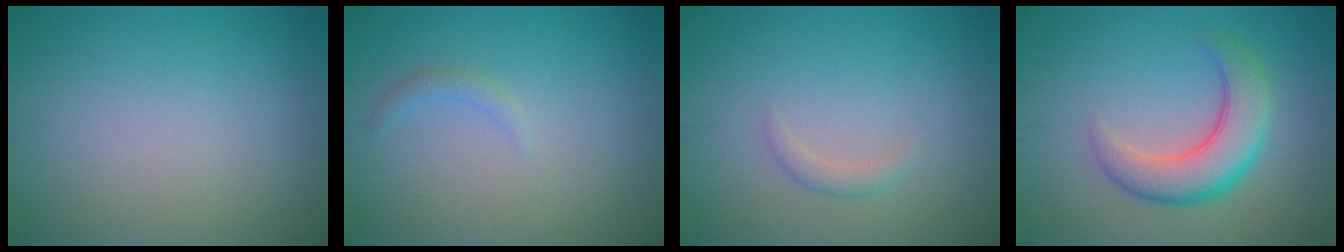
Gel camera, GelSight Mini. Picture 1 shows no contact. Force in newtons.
{"total": 1.0, "press": 1.0, "slide": 0.2}
{"total": 1.1, "press": 1.1, "slide": 0.1}
{"total": 5.6, "press": 5.5, "slide": 0.4}